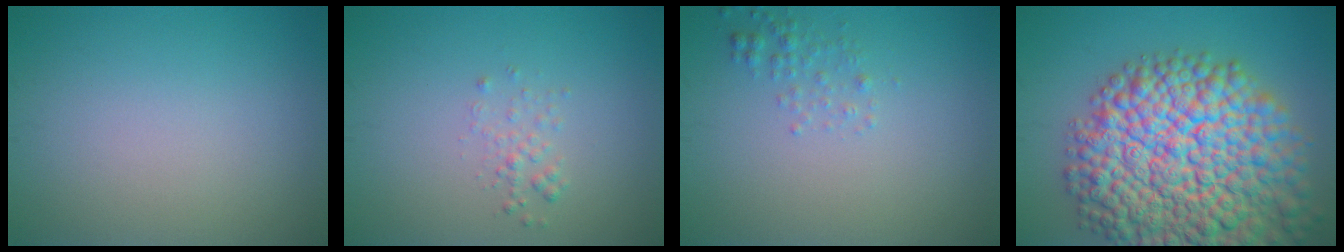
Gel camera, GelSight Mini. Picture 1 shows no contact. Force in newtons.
{"total": 1.1, "press": 1.1, "slide": 0.1}
{"total": 1.3, "press": 1.3, "slide": 0.1}
{"total": 17.1, "press": 17.1, "slide": 0.8}